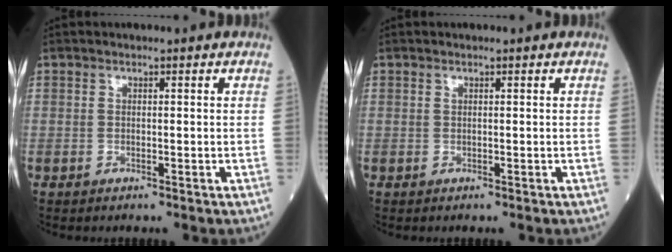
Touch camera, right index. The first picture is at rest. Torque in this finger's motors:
{"motor_torque": [0.08, 0.14, -0.04, 0.00]}